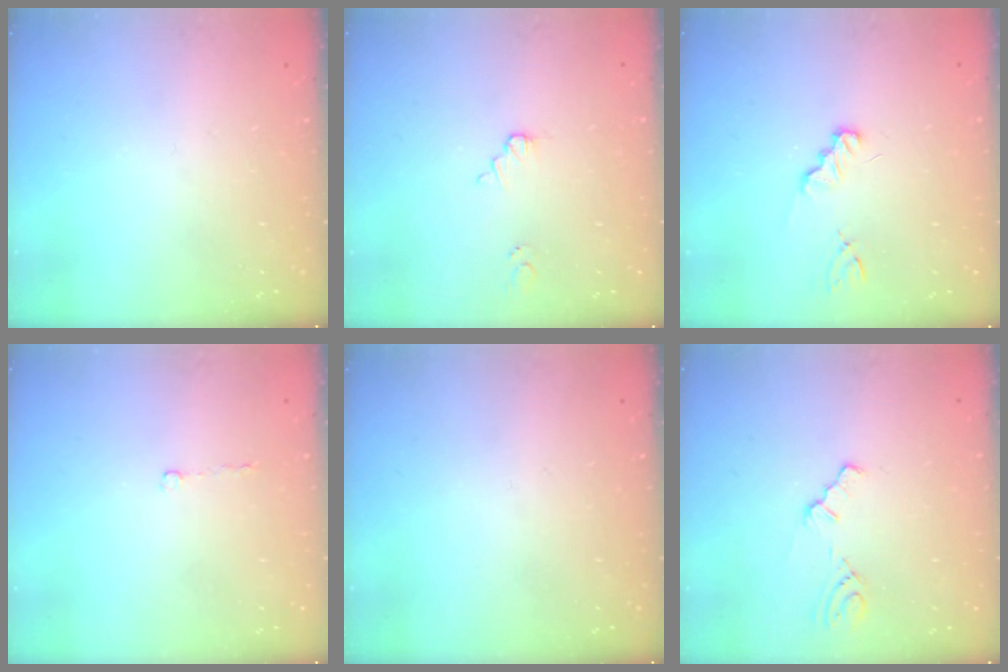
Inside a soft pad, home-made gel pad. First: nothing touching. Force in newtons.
{"total": 1.5, "press": 1.5, "slide": 0.1}
{"total": 1.2, "press": 1.2, "slide": 0.1}
{"total": 2.6, "press": 2.5, "slide": 0.5}
{"total": 0.0}
{"total": 2.1, "press": 2.0, "slide": 0.3}